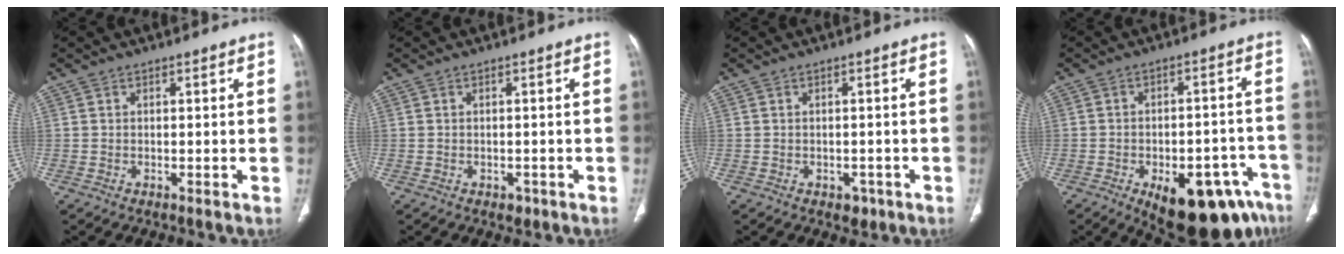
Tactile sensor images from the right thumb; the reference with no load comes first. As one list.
[{"total": 1.0, "force": [-0.4, 0.7, 0.5], "torque": [-0.006, 0.000, -0.001]}, {"total": 2.3, "force": [-1.1, 1.7, 1.1], "torque": [-0.003, 0.004, -0.008]}, {"total": 18.9, "force": [-10.1, 8.9, 13.3], "torque": [-0.112, 0.052, -0.124]}]